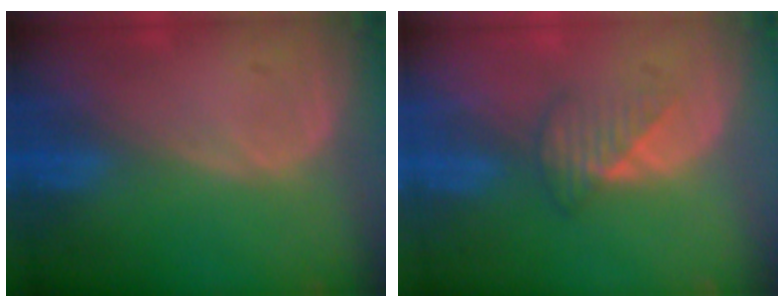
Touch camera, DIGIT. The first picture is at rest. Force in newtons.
{"total": 3.5, "press": 3.2, "slide": 1.4}